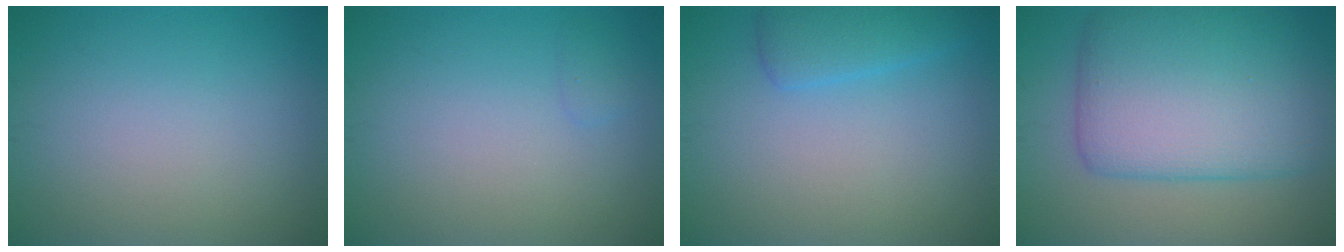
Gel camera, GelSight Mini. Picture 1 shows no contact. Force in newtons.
{"total": 0.6, "press": 0.6, "slide": 0.1}
{"total": 2.6, "press": 2.6, "slide": 0.2}
{"total": 10.2, "press": 10.2, "slide": 0.1}